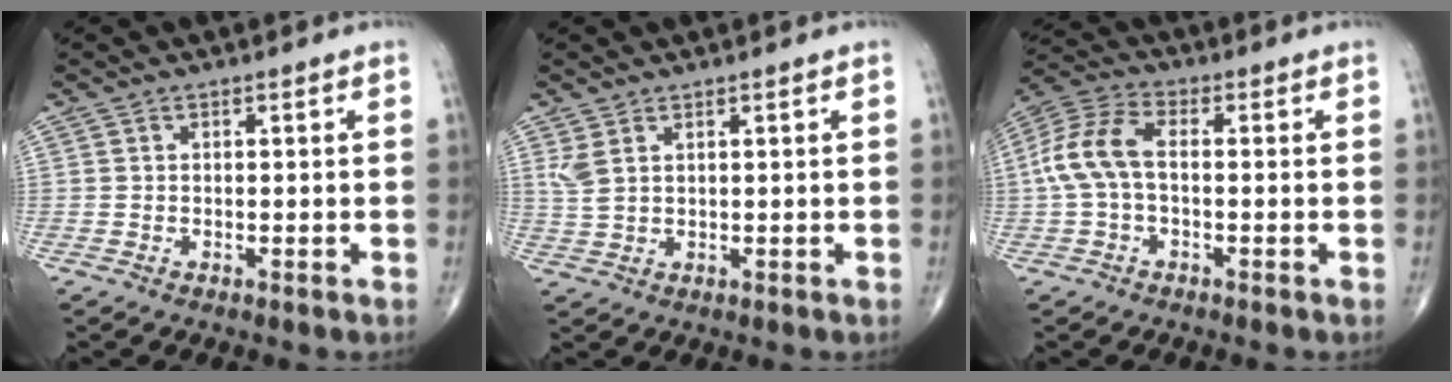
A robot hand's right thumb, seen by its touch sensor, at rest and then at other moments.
{"total": 3.0, "force": [1.6, 1.3, 2.2], "torque": [-0.052, 0.002, 0.043]}
{"total": 9.6, "force": [-0.3, 5.3, 7.9], "torque": [-0.178, 0.031, -0.012]}